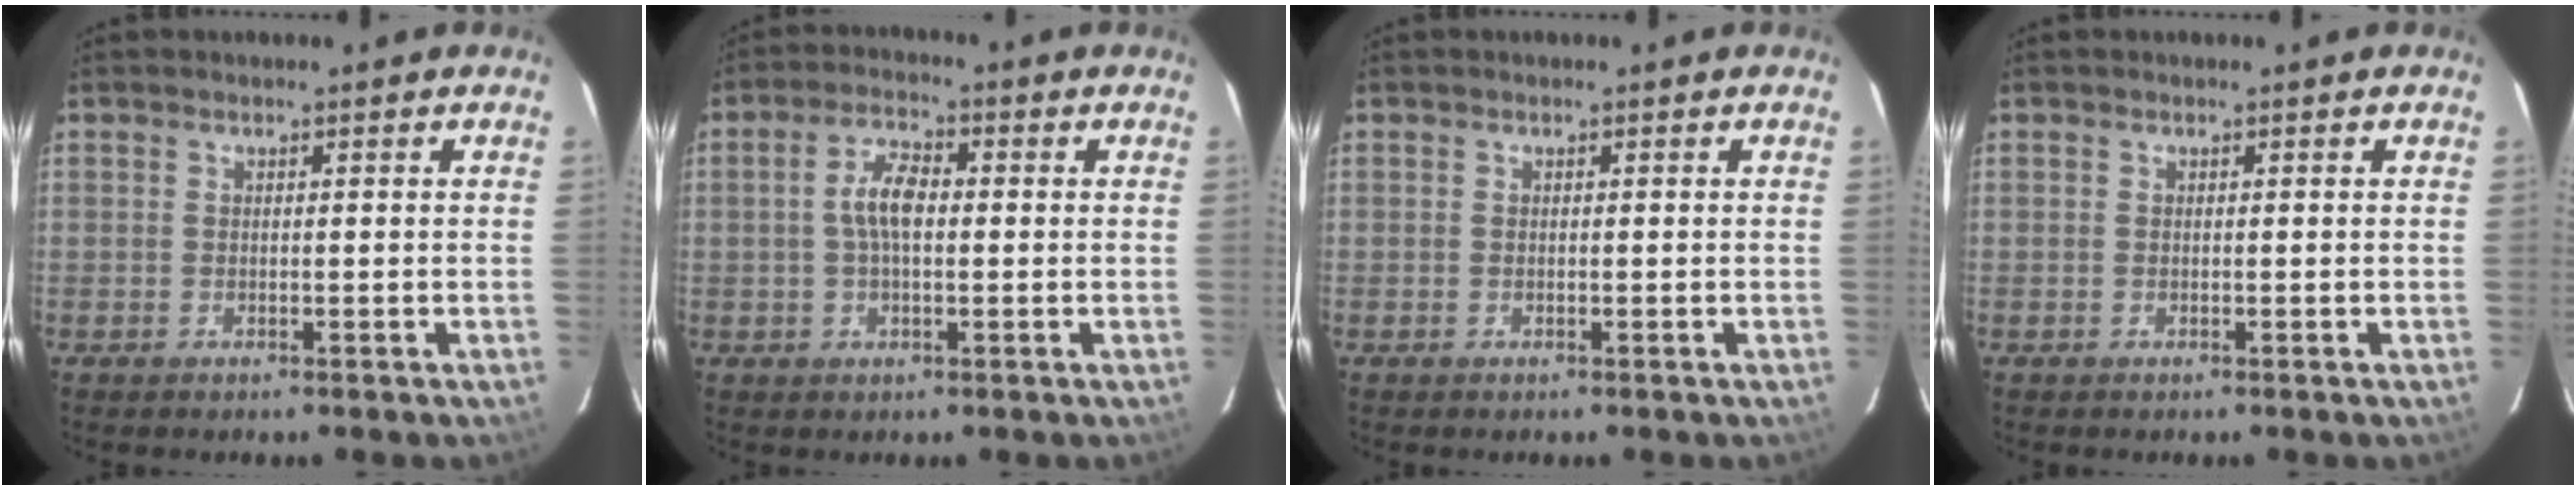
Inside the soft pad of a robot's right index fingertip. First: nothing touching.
{"total": 5.8, "force": [0.2, 2.6, 5.2], "torque": [-0.098, 0.012, 0.005]}
{"total": 0.0}
{"total": 0.0}